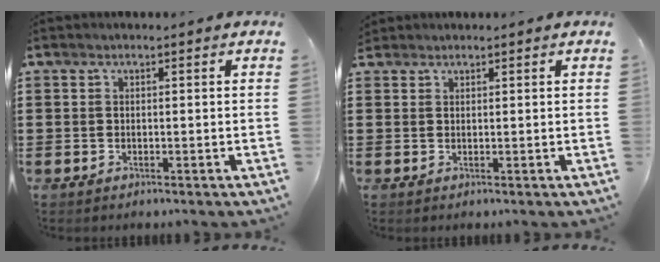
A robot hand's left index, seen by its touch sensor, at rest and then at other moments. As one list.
[{"total": 0.9, "force": [0.9, 0.3, 0.1], "torque": [-0.004, 0.002, 0.017]}]